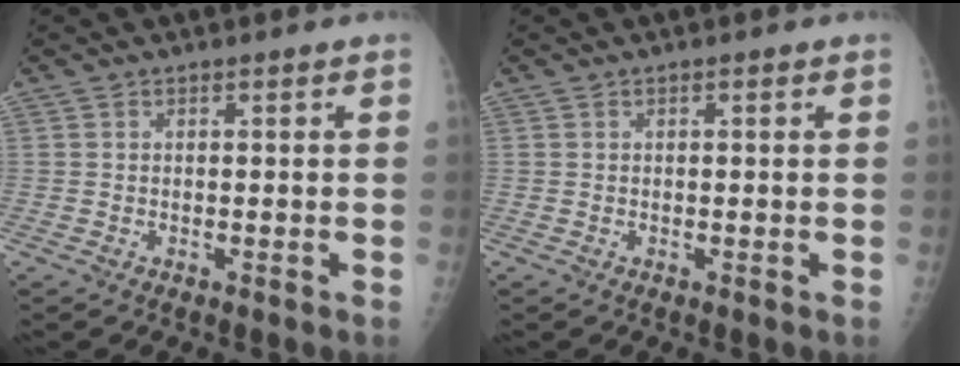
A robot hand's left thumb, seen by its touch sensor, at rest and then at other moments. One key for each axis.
{"total": 0.6, "fx": 0.3, "fy": 0.2, "fz": 0.5, "tx": -0.009, "ty": 0.000, "tz": 0.003}